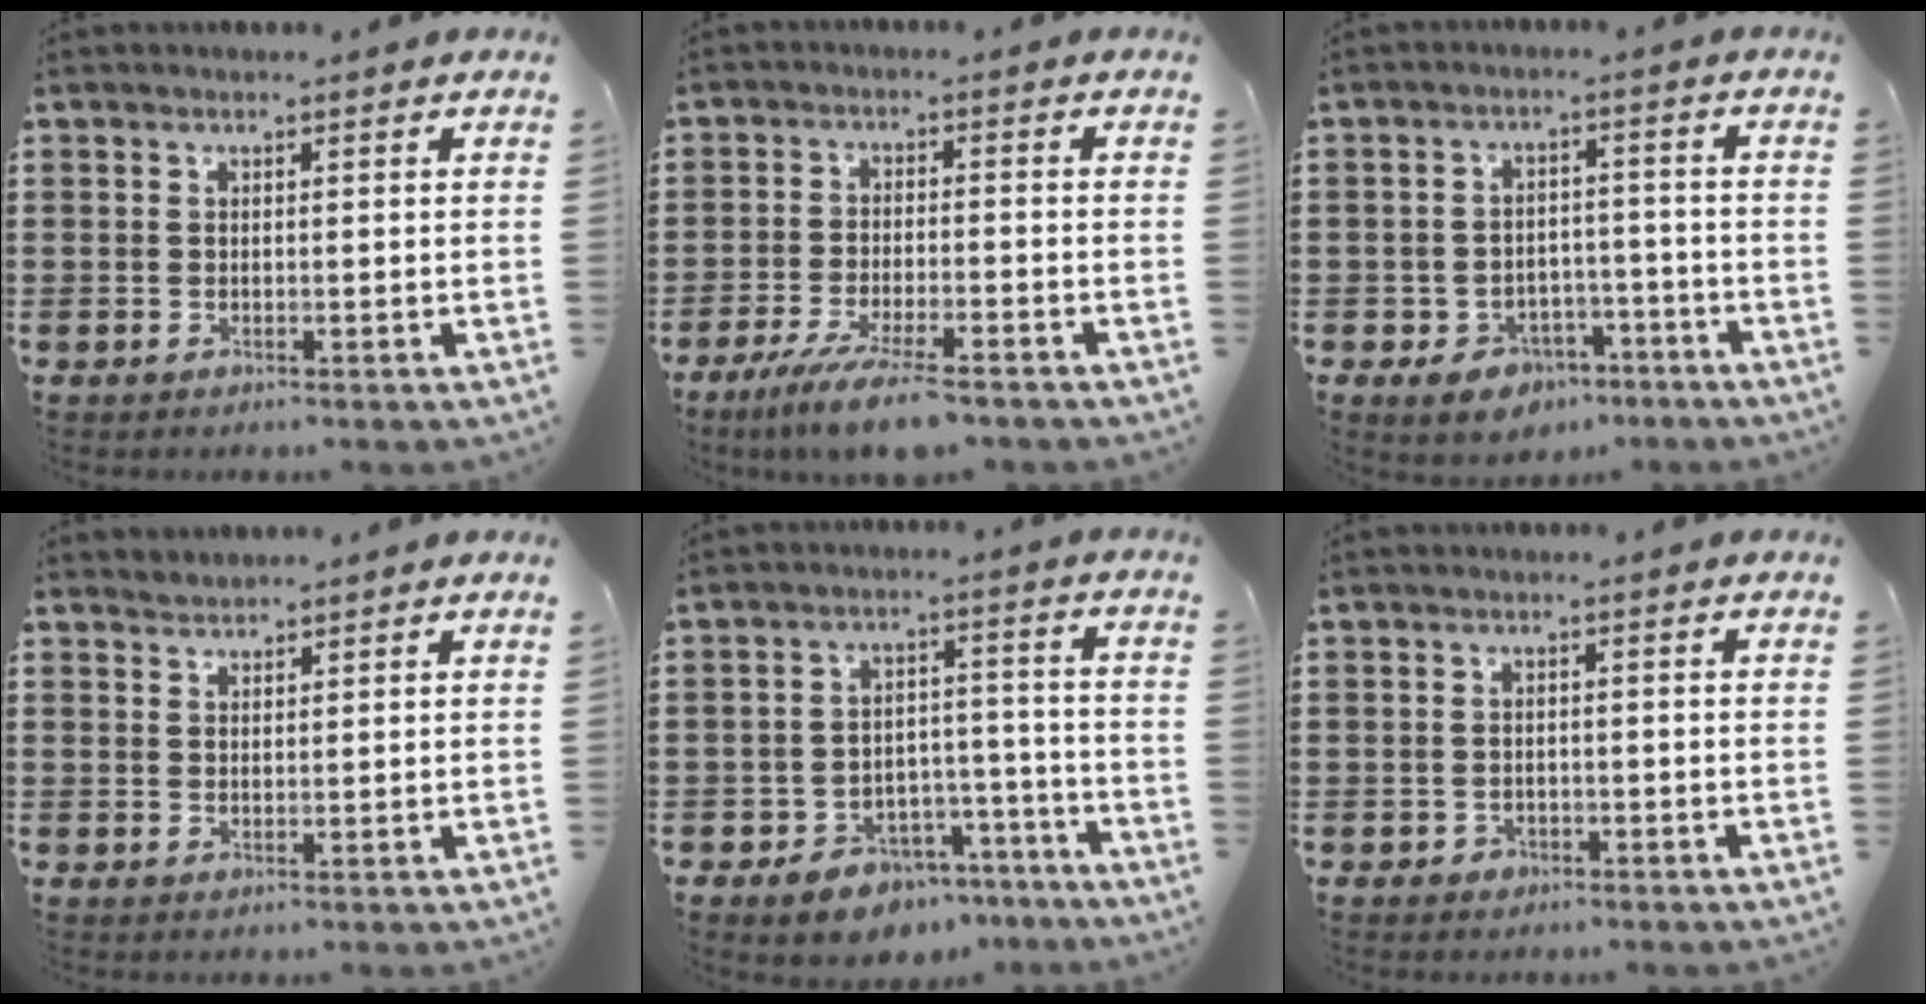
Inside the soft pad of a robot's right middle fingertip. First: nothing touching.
{"total": 6.7, "force": [-5.2, 0.4, 4.2], "torque": [-0.090, -0.017, -0.097]}
{"total": 4.7, "force": [-3.8, 2.5, 1.2], "torque": [-0.031, 0.014, -0.075]}
{"total": 1.3, "force": [1.2, 0.1, -0.4], "torque": [0.003, 0.002, 0.025]}
{"total": 6.1, "force": [-5.3, 2.8, 1.1], "torque": [-0.019, 0.032, -0.101]}
{"total": 1.0, "force": [-0.7, 0.7, 0.2], "torque": [-0.006, 0.001, -0.016]}